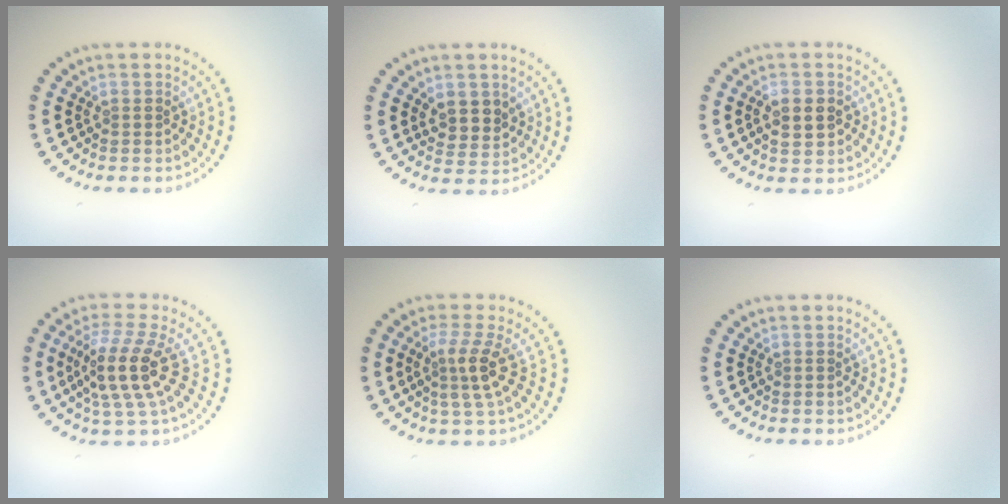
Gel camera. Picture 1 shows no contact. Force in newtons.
{"total": 2.4, "press": 2.2, "slide": 0.9}
{"total": 2.8, "press": 2.8, "slide": 0.1}
{"total": 4.4, "press": 3.7, "slide": 2.4}
{"total": 2.9, "press": 2.4, "slide": 1.7}
{"total": 0.0}